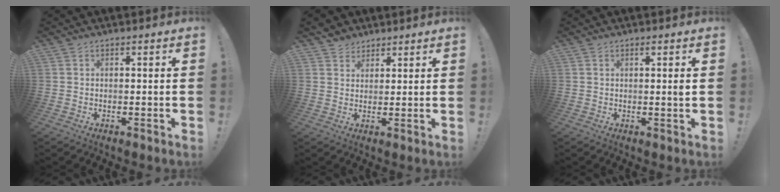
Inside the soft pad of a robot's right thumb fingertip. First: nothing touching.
{"total": 4.0, "force": [2.9, 2.8, -0.3], "torque": [0.003, -0.017, 0.055]}
{"total": 1.5, "force": [0.4, -0.6, 1.3], "torque": [-0.020, -0.005, 0.005]}